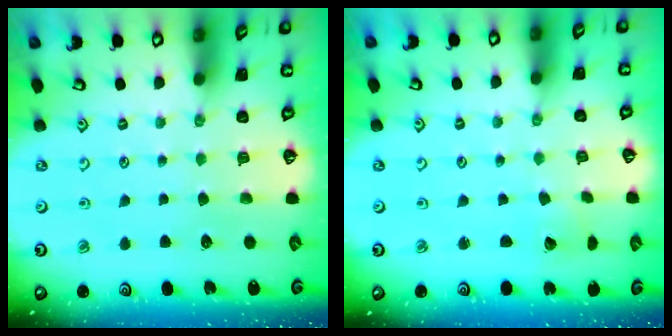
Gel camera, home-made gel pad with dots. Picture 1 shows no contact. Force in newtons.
{"total": 1.4, "press": 1.4, "slide": 0.2}